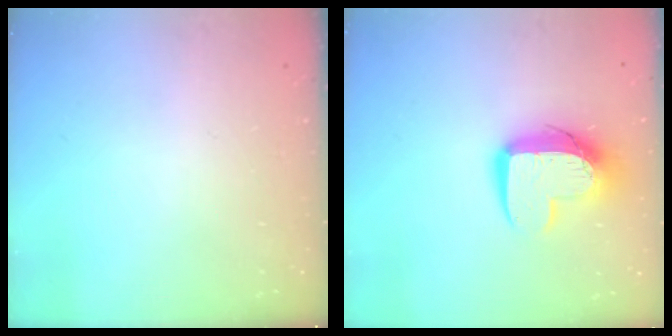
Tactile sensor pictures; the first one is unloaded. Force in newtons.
{"total": 12.3, "press": 12.3, "slide": 0.9}